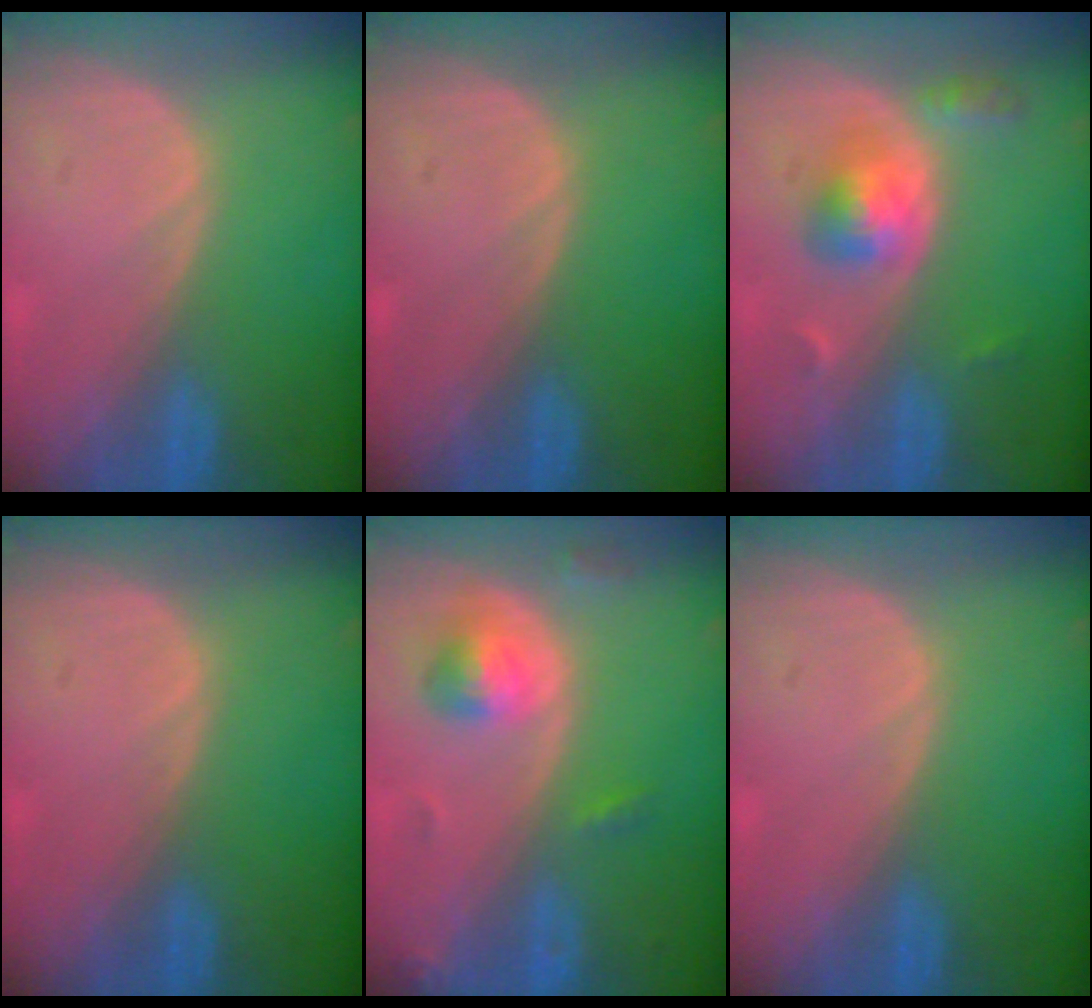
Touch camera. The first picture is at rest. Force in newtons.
{"total": 0.0}
{"total": 5.1, "press": 4.8, "slide": 1.6}
{"total": 0.0}
{"total": 4.8, "press": 4.8, "slide": 0.7}
{"total": 0.0}